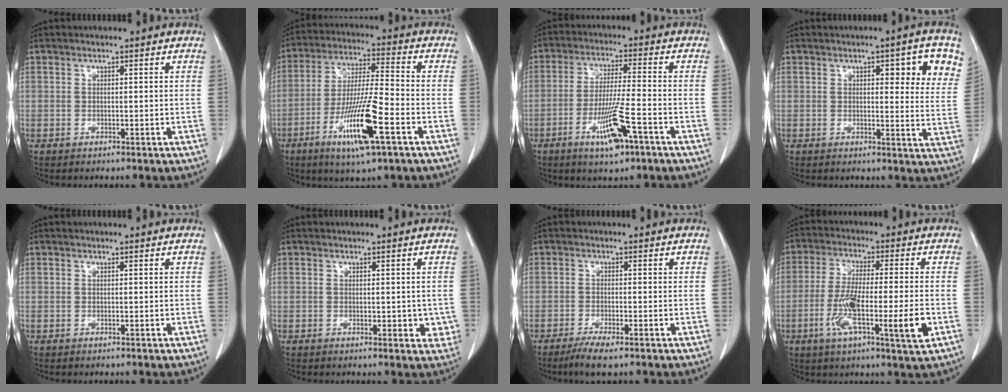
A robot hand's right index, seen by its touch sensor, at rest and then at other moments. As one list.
[{"total": 13.6, "force": [-5.9, 0.8, 12.3], "torque": [-0.236, -0.021, -0.105]}, {"total": 9.2, "force": [-4.6, 0.8, 7.9], "torque": [-0.150, -0.013, -0.078]}, {"total": 9.2, "force": [4.2, 2.3, 7.9], "torque": [-0.082, -0.003, 0.046]}, {"total": 0.0}, {"total": 2.9, "force": [-0.1, 1.9, 2.1], "torque": [-0.008, 0.000, 0.001]}, {"total": 3.9, "force": [-2.6, 0.4, 2.8], "torque": [-0.054, -0.009, -0.048]}, {"total": 12.1, "force": [-3.6, 0.8, 11.5], "torque": [-0.206, -0.014, -0.065]}]